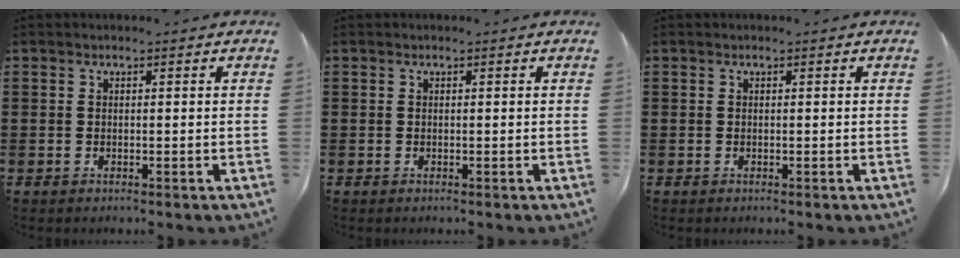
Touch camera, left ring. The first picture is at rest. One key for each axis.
{"total": 0.0}
{"total": 0.0}